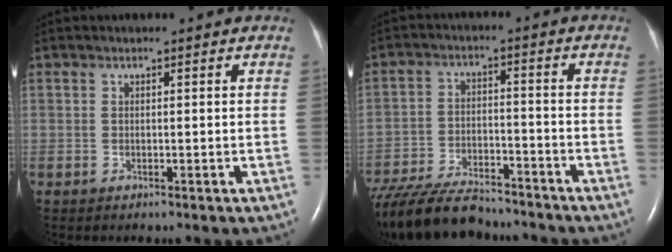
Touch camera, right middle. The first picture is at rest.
{"total": 15.8, "force": [-14.0, 3.4, 6.5], "torque": [-0.133, -0.018, -0.229]}